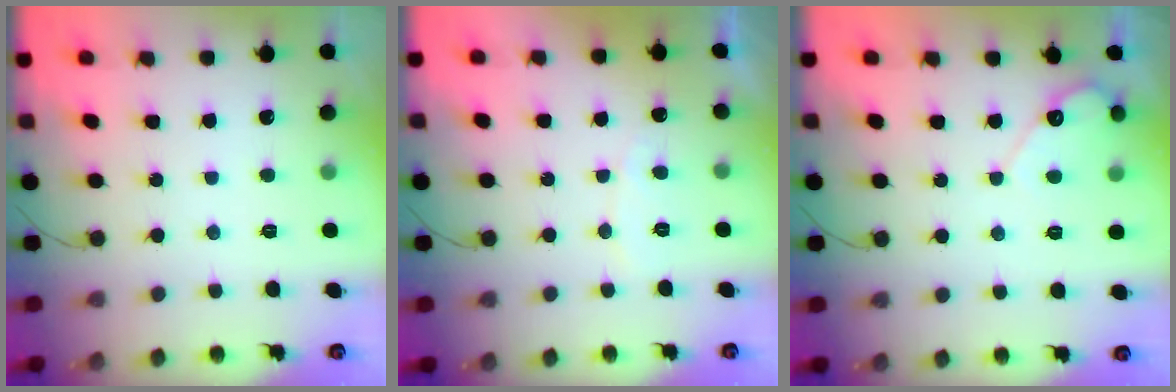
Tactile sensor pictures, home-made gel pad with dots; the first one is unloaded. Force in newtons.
{"total": 4.1, "press": 4.1, "slide": 0.2}
{"total": 4.9, "press": 4.9, "slide": 0.4}